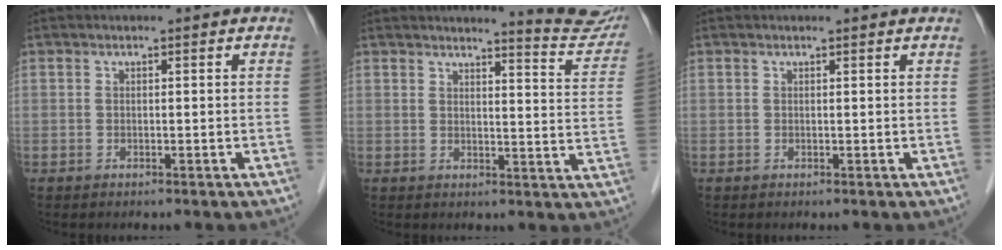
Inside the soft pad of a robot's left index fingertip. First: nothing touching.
{"total": 9.6, "force": [9.6, -0.1, 1.3], "torque": [-0.008, -0.065, 0.090]}
{"total": 1.3, "force": [1.3, 0.1, 0.2], "torque": [-0.013, 0.003, 0.009]}